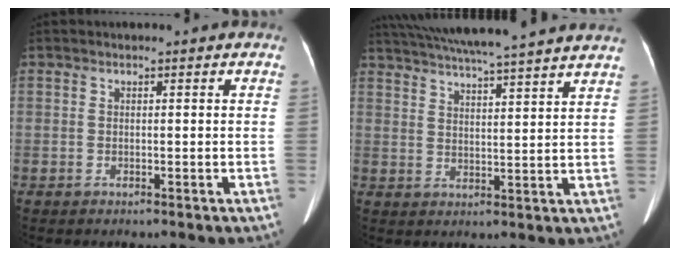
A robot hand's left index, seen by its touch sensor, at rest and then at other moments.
{"total": 21.3, "force": [19.0, -0.3, 9.6], "torque": [-0.168, 0.012, 0.260]}